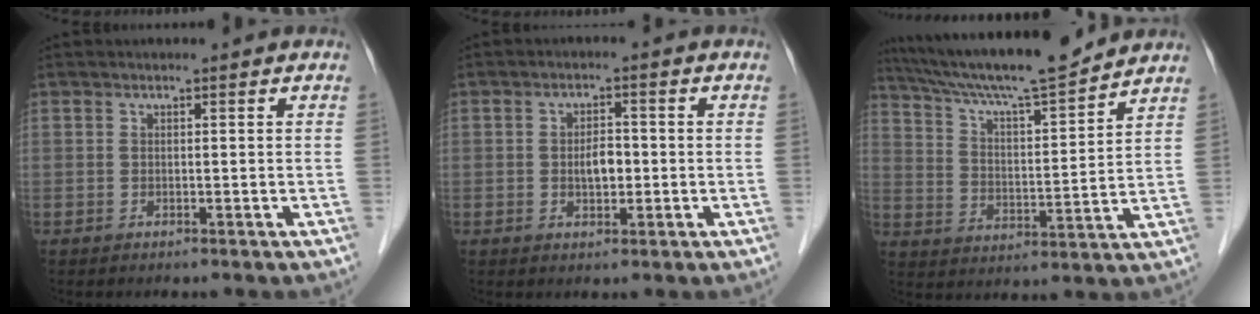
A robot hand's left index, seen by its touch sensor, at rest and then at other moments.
{"total": 3.3, "force": [-0.4, 1.7, 2.8], "torque": [-0.049, 0.004, -0.005]}
{"total": 16.7, "force": [15.0, 0.5, 7.2], "torque": [-0.129, 0.005, 0.246]}